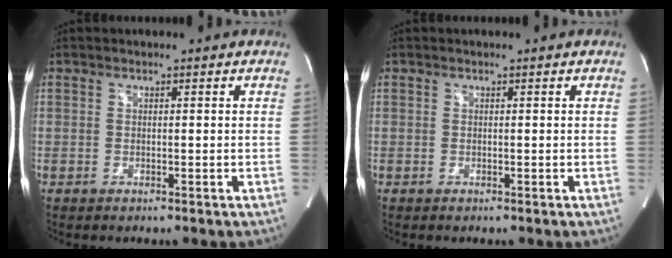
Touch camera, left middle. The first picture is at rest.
{"total": 0.0}